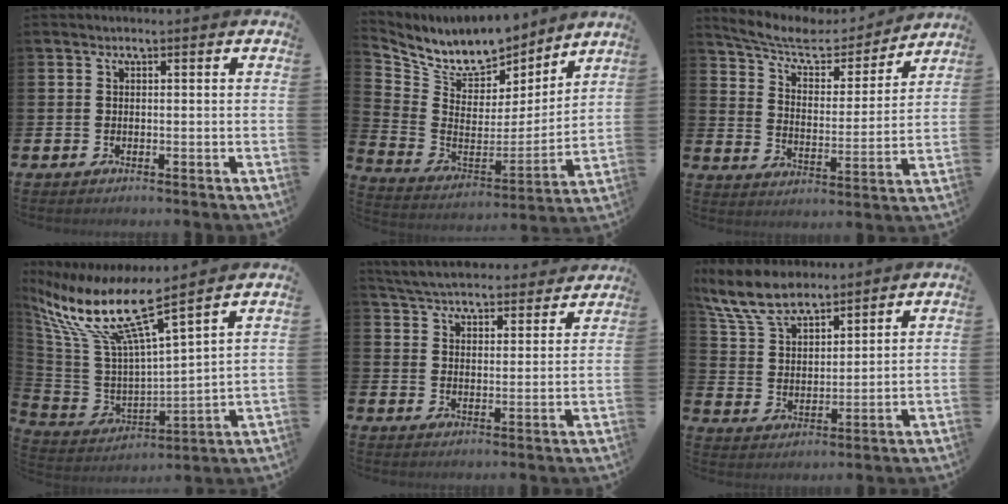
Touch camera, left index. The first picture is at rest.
{"total": 9.6, "force": [8.8, 3.3, 2.0], "torque": [-0.087, -0.065, 0.156]}
{"total": 8.1, "force": [7.3, 2.4, 2.5], "torque": [-0.073, -0.056, 0.122]}
{"total": 12.2, "force": [9.2, 2.1, 7.8], "torque": [-0.185, -0.057, 0.154]}
{"total": 5.7, "force": [5.6, 1.1, 0.6], "torque": [-0.029, -0.040, 0.096]}
{"total": 8.5, "force": [7.5, 2.8, 3.1], "torque": [-0.094, -0.021, 0.140]}